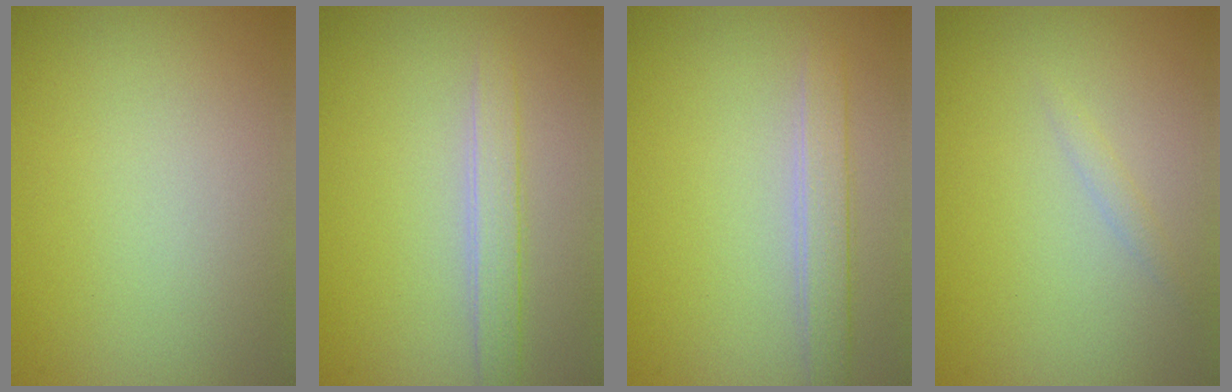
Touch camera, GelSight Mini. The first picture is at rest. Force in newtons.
{"total": 2.1, "press": 2.1, "slide": 0.1}
{"total": 2.3, "press": 2.3, "slide": 0.3}
{"total": 0.7, "press": 0.7, "slide": 0.1}